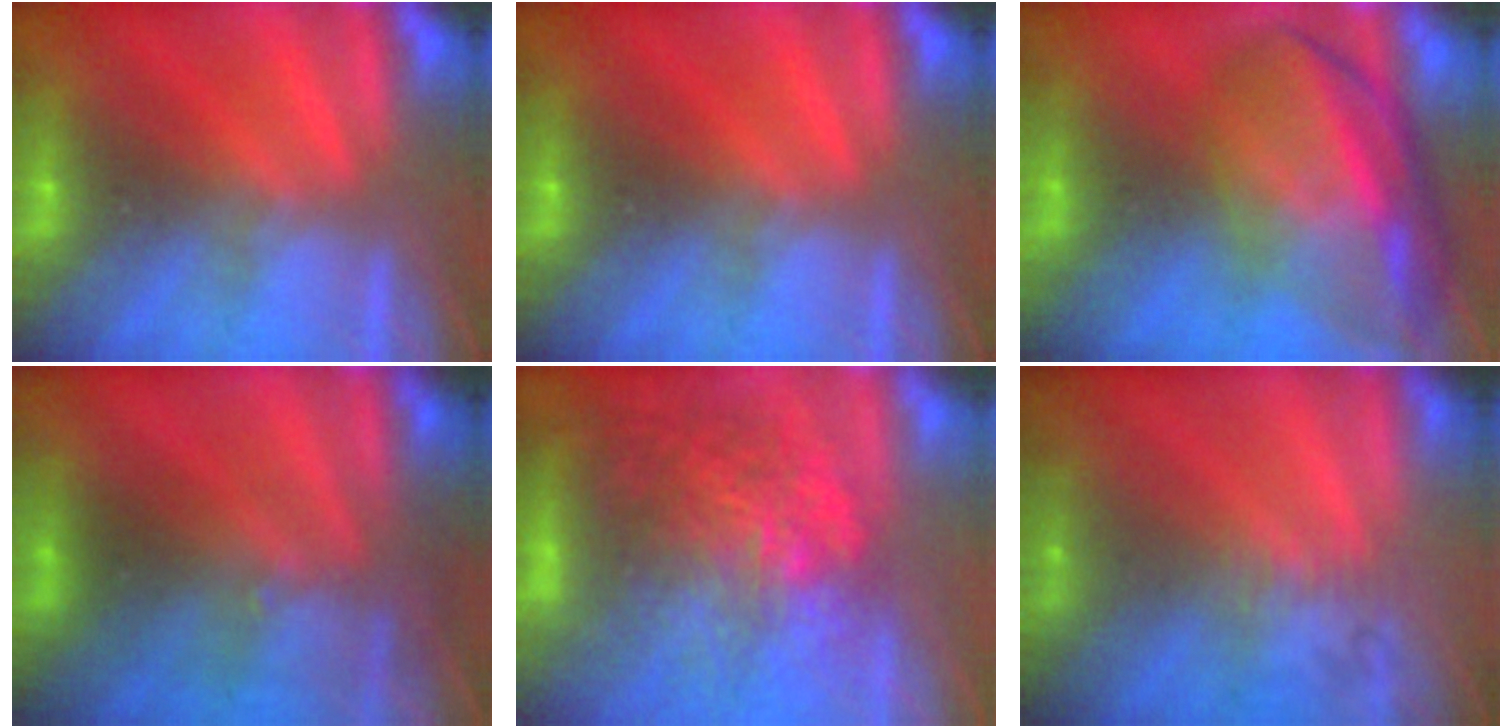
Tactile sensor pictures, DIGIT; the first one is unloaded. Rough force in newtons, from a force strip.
{"total": 0.0}
{"total": 7.0}
{"total": 3.0}
{"total": 6.9}
{"total": 2.4}